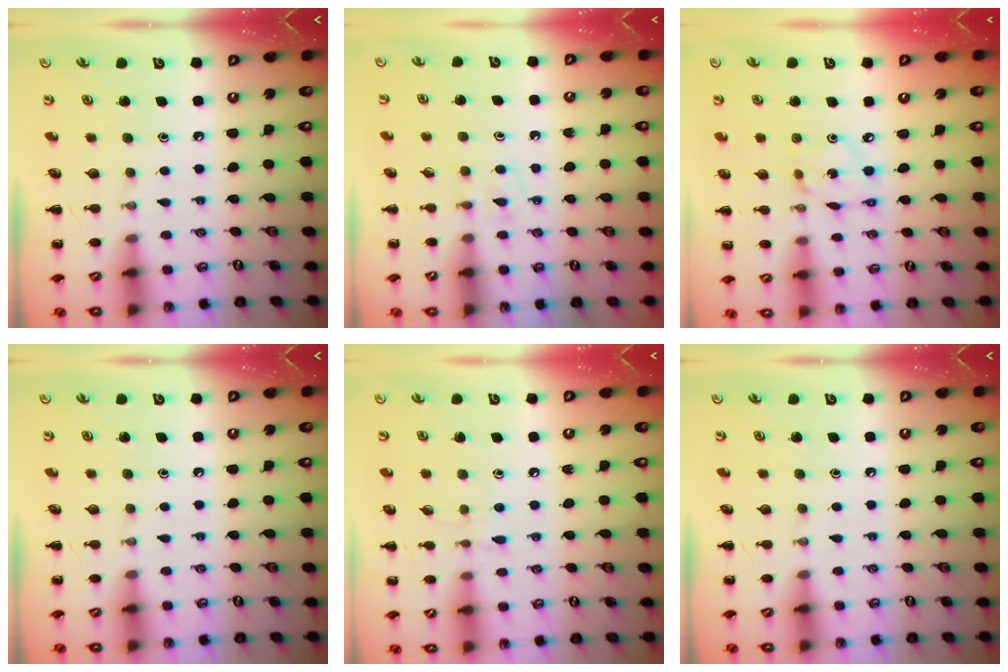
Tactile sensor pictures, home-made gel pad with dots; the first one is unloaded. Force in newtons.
{"total": 4.4, "press": 4.1, "slide": 1.6}
{"total": 2.6, "press": 2.6, "slide": 0.5}
{"total": 0.0}
{"total": 5.2, "press": 4.8, "slide": 2.0}
{"total": 0.0}